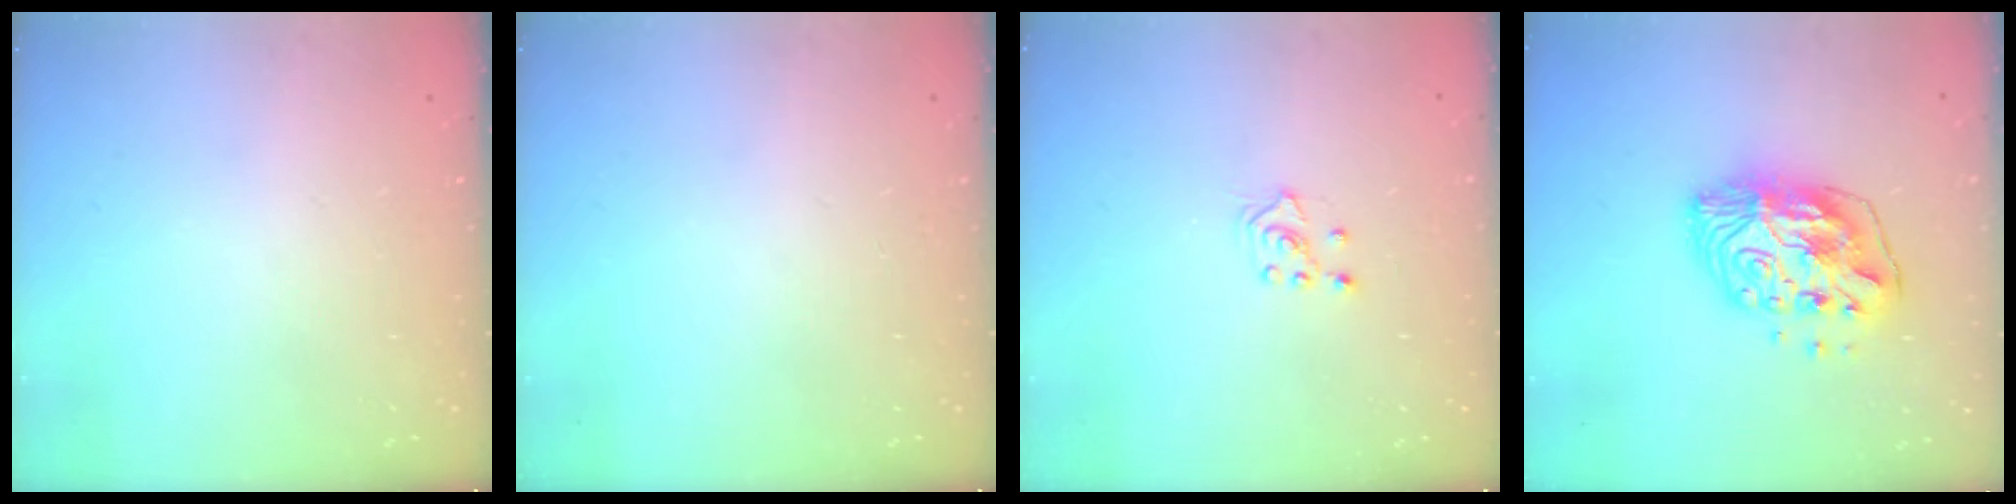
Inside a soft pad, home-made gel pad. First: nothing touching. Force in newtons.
{"total": 0.0}
{"total": 3.3, "press": 3.2, "slide": 0.8}
{"total": 13.7, "press": 13.7, "slide": 1.0}